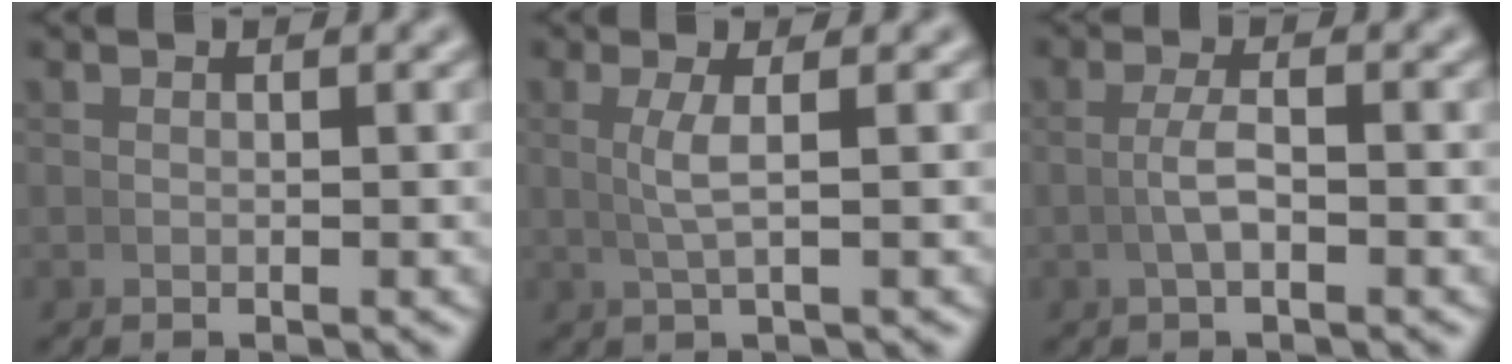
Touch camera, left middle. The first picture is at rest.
{"total": 2.1, "force": [0.4, -0.3, 2.0], "torque": [-0.045, 0.000, 0.012]}
{"total": 2.0, "force": [-0.4, 0.4, 1.9], "torque": [-0.042, 0.001, -0.006]}